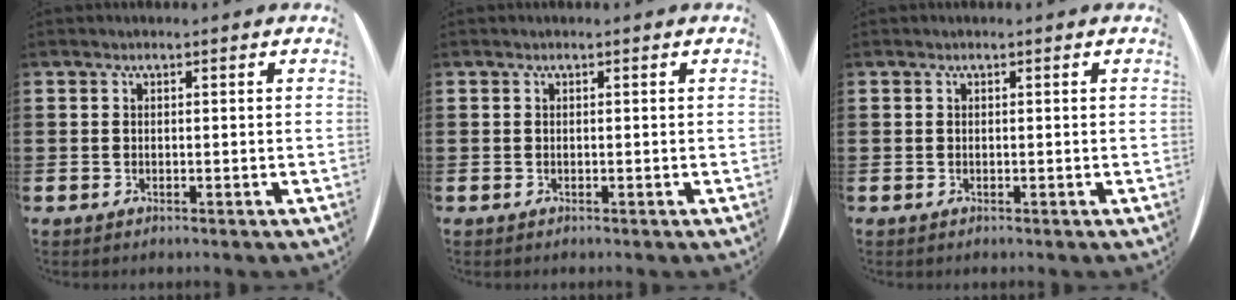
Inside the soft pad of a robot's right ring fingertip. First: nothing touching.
{"total": 0.0}
{"total": 0.0}